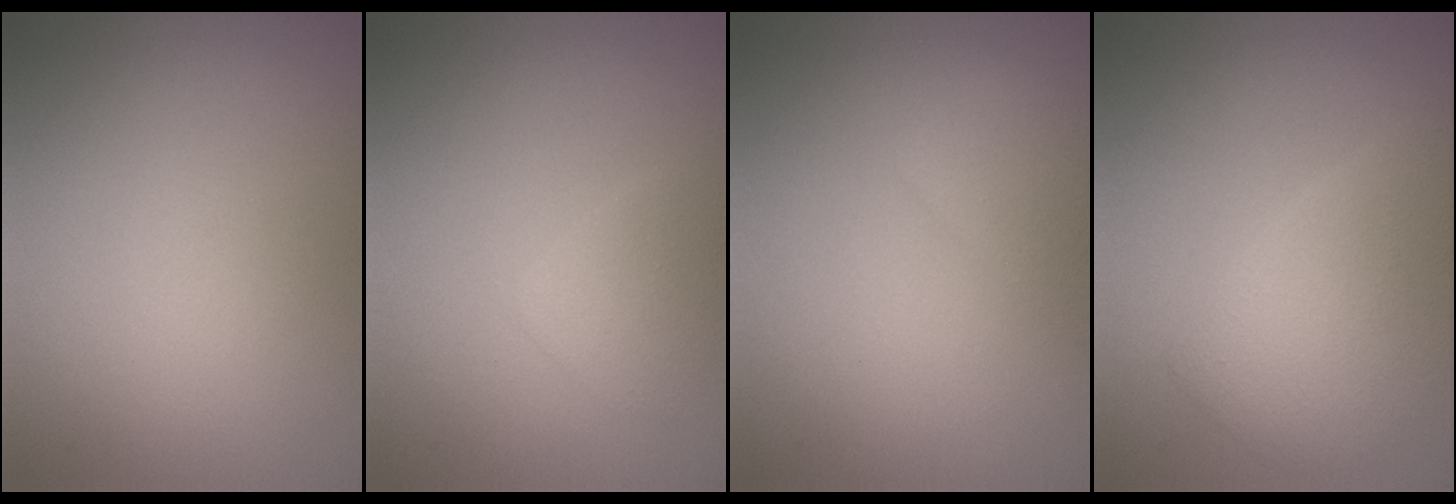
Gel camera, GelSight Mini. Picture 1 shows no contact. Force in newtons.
{"total": 1.6, "press": 1.6, "slide": 0.0}
{"total": 2.6, "press": 2.6, "slide": 0.1}
{"total": 4.5, "press": 4.5, "slide": 0.2}